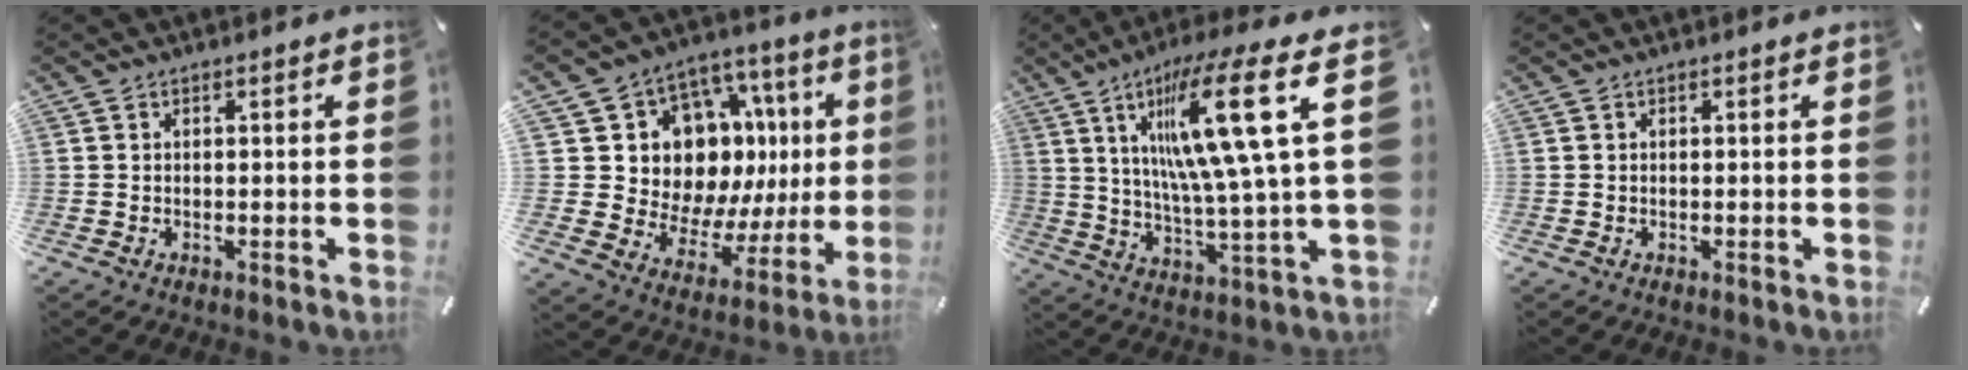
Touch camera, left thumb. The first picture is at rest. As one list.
[{"total": 15.8, "force": [5.9, 12.7, 7.4], "torque": [-0.104, -0.070, 0.129]}, {"total": 22.4, "force": [7.6, 3.2, 20.8], "torque": [-0.367, -0.028, 0.096]}, {"total": 0.0}]